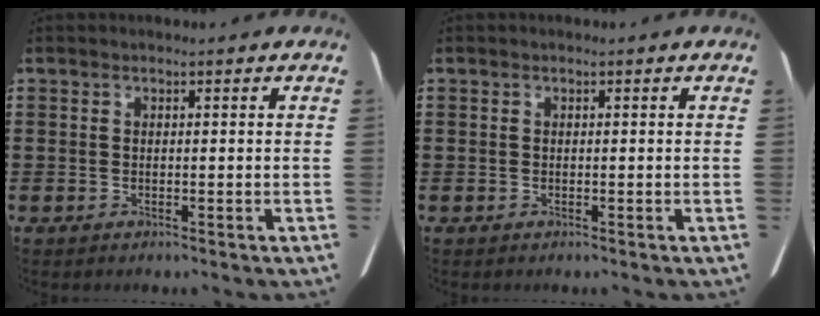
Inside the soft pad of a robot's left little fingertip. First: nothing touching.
{"total": 0.0}